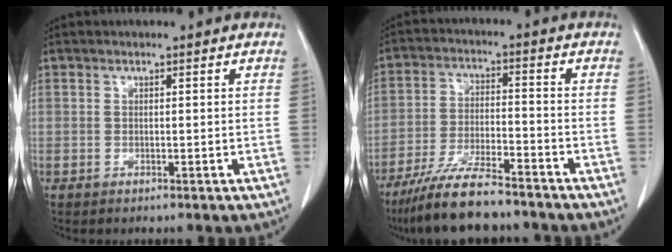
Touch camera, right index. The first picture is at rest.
{"total": 12.0, "force": [-10.0, 2.0, 6.2], "torque": [-0.114, -0.022, -0.174]}